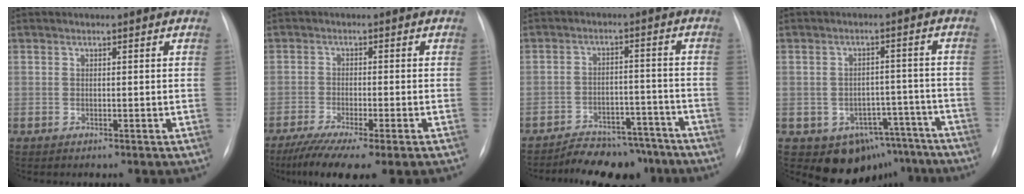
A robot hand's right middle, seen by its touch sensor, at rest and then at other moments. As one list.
[{"total": 9.9, "force": [-7.1, 0.7, 6.9], "torque": [-0.110, -0.023, -0.112]}, {"total": 11.8, "force": [-10.6, 4.6, 2.4], "torque": [-0.021, 0.021, -0.143]}, {"total": 10.1, "force": [-6.8, 6.9, 2.8], "torque": [-0.014, 0.039, -0.081]}]